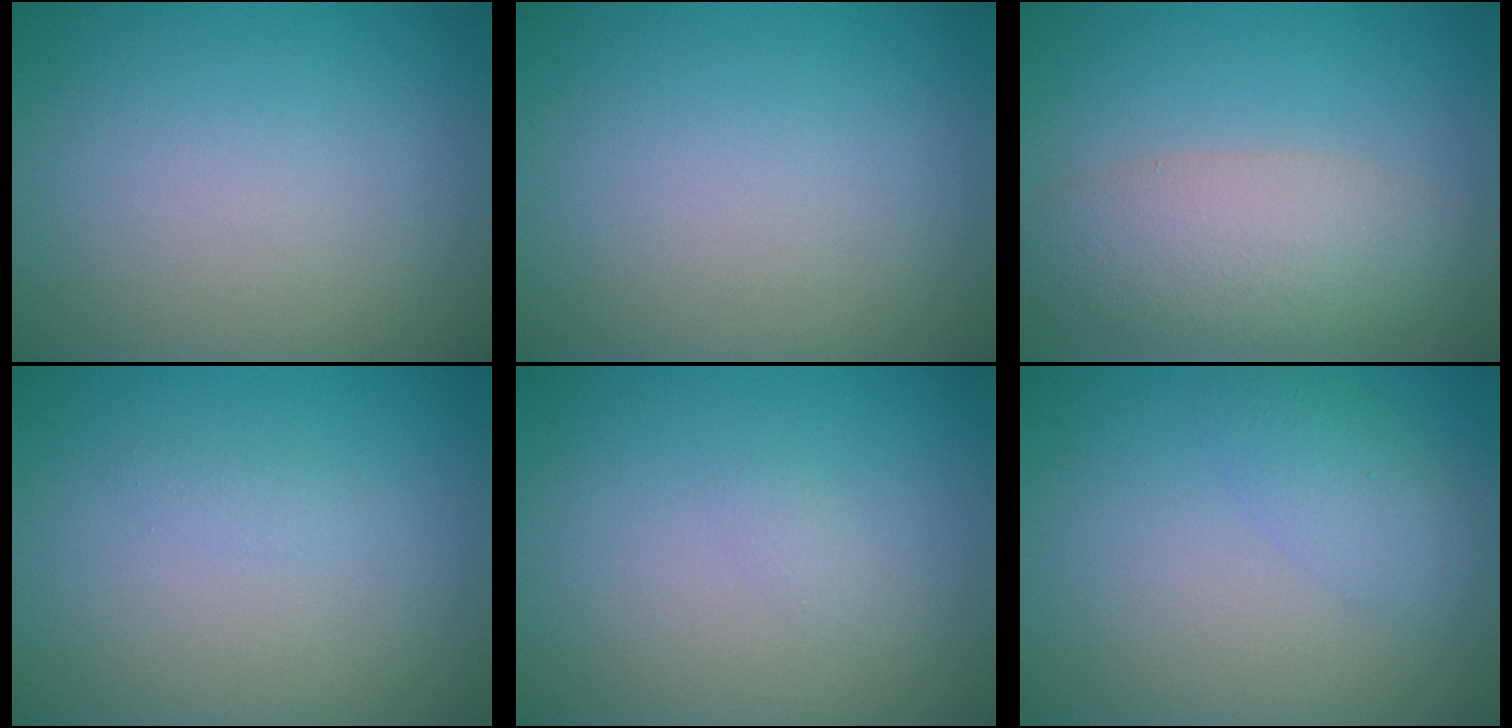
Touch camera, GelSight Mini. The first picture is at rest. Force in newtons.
{"total": 0.0}
{"total": 5.5, "press": 5.5, "slide": 0.3}
{"total": 0.6, "press": 0.6, "slide": 0.0}
{"total": 0.7, "press": 0.7, "slide": 0.1}
{"total": 2.5, "press": 2.5, "slide": 0.1}